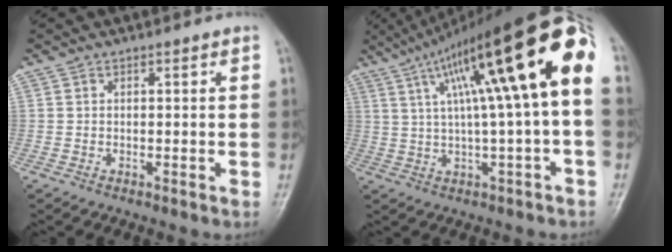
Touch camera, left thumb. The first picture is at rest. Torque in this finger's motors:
{"motor_torque": [2.61, 2.40, 2.62, -0.16, 0.57]}